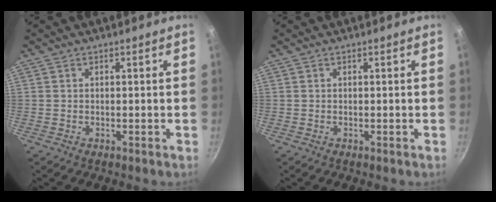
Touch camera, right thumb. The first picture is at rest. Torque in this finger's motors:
{"motor_torque": [-0.01, -0.01, 0.00, 0.00, 0.00]}